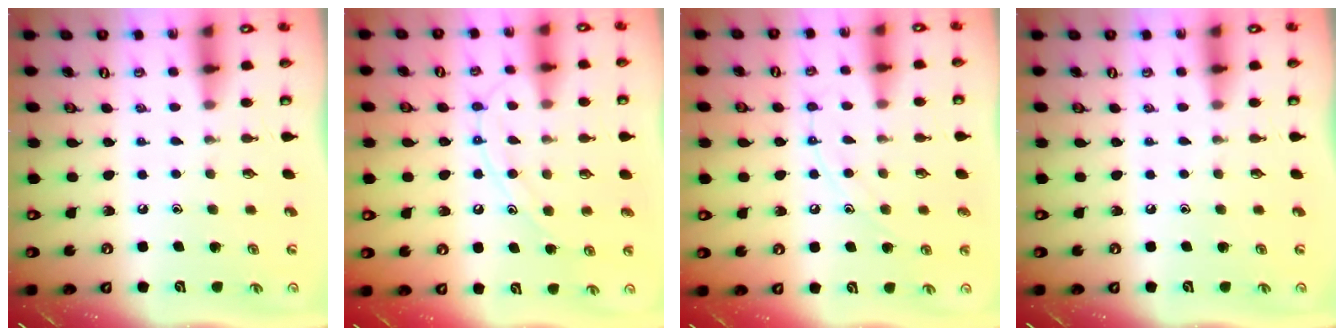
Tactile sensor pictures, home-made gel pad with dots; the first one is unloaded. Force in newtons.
{"total": 10.2, "press": 10.2, "slide": 0.9}
{"total": 9.0, "press": 9.0, "slide": 0.8}
{"total": 0.0}